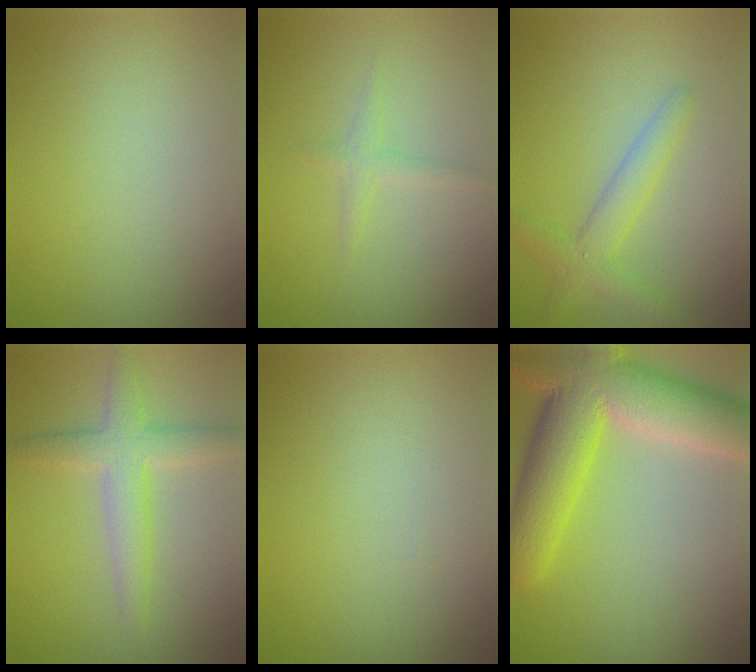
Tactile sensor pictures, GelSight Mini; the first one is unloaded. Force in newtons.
{"total": 1.2, "press": 1.2, "slide": 0.0}
{"total": 2.8, "press": 2.8, "slide": 0.1}
{"total": 3.8, "press": 3.8, "slide": 0.2}
{"total": 0.0}
{"total": 11.6, "press": 11.6, "slide": 0.6}